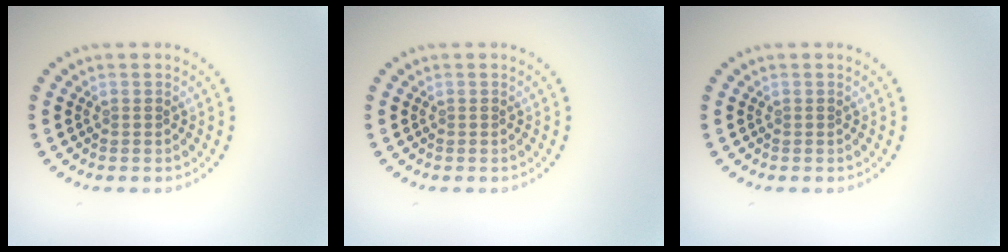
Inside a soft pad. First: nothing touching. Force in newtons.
{"total": 0.0}
{"total": 0.0}